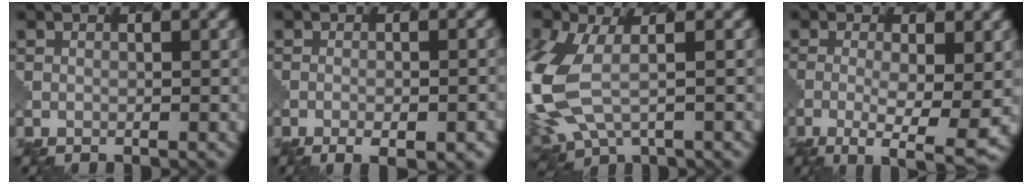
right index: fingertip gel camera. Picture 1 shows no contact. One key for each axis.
{"total": 4.5, "fx": -2.3, "fy": 1.7, "fz": 3.5, "tx": -0.042, "ty": 0.005, "tz": -0.019}
{"total": 8.3, "fx": -0.4, "fy": 4.9, "fz": 6.7, "tx": -0.182, "ty": -0.026, "tz": -0.006}
{"total": 6.0, "fx": -1.7, "fy": 1.5, "fz": 5.6, "tx": -0.091, "ty": -0.013, "tz": -0.023}